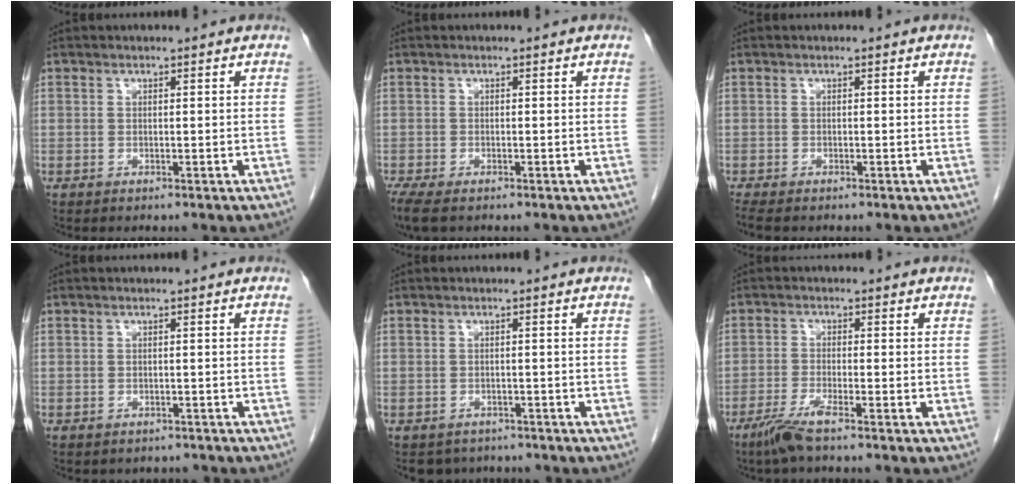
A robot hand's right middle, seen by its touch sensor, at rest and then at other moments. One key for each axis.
{"total": 4.9, "fx": -3.6, "fy": 1.8, "fz": 2.8, "tx": -0.060, "ty": -0.016, "tz": -0.059}
{"total": 2.5, "fx": -2.1, "fy": 0.6, "fz": 1.2, "tx": -0.025, "ty": -0.009, "tz": -0.033}
{"total": 2.1, "fx": -1.7, "fy": 1.1, "fz": 0.1, "tx": -0.004, "ty": 0.002, "tz": -0.023}
{"total": 4.2, "fx": -3.6, "fy": 2.3, "fz": 0.2, "tx": 0.004, "ty": 0.005, "tz": -0.047}
{"total": 4.1, "fx": -3.0, "fy": -0.2, "fz": 2.8, "tx": -0.064, "ty": -0.011, "tz": -0.064}